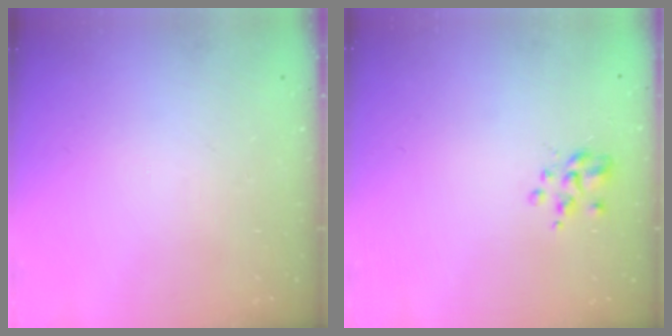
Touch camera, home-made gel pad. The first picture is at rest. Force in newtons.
{"total": 2.0, "press": 1.9, "slide": 0.6}